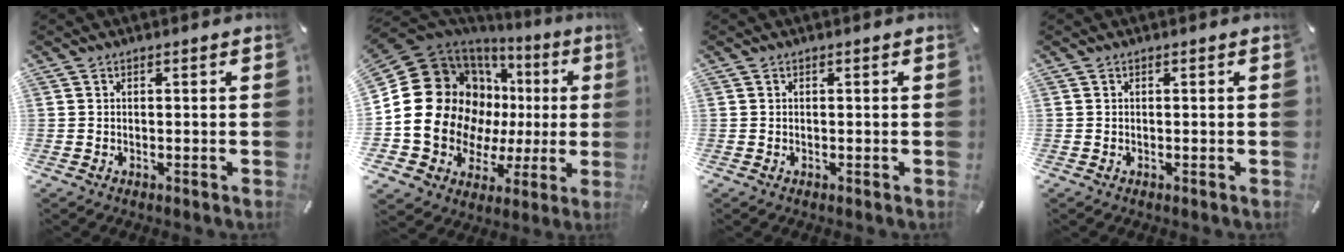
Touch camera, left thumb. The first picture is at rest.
{"total": 23.3, "force": [3.8, 18.0, 14.3], "torque": [-0.280, -0.032, 0.097]}
{"total": 0.0}
{"total": 0.0}